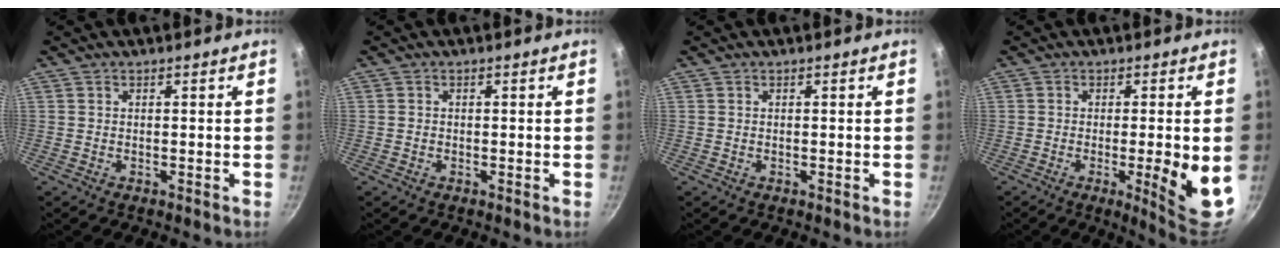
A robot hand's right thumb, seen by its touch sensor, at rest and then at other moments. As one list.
[{"total": 0.6, "force": [-0.2, 0.5, 0.1], "torque": [0.001, 0.002, -0.004]}, {"total": 0.0}, {"total": 10.3, "force": [-2.1, 1.4, 10.0], "torque": [-0.125, -0.003, -0.022]}]